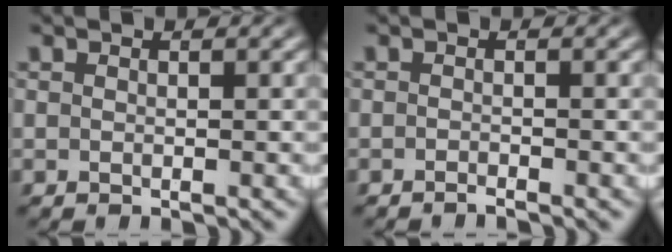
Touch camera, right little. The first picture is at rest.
{"total": 1.0, "force": [-0.9, -0.4, 0.0], "torque": [-0.004, -0.005, -0.014]}